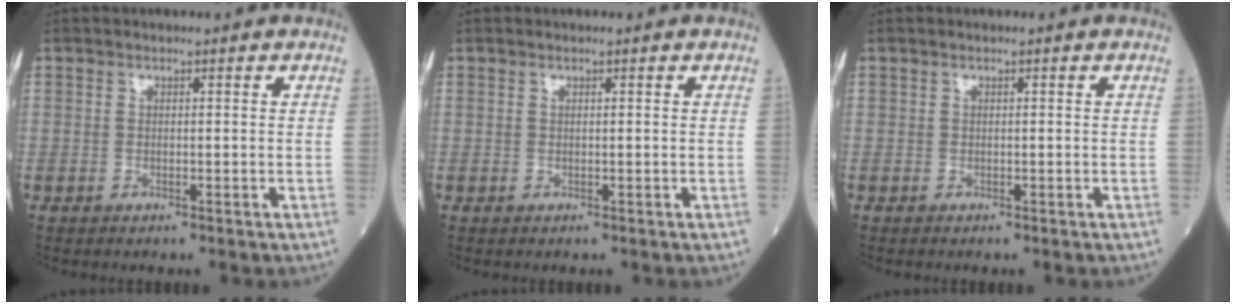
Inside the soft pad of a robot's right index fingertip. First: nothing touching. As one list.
[{"total": 0.0}, {"total": 0.0}]